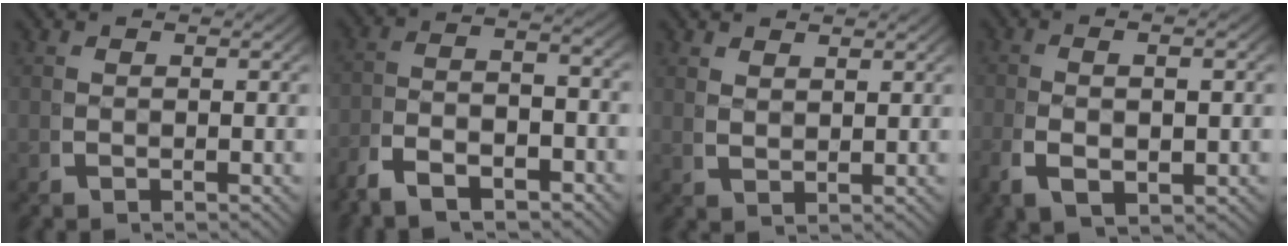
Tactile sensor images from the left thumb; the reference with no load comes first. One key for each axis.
{"total": 5.4, "fx": -2.2, "fy": 2.6, "fz": 4.2, "tx": -0.081, "ty": -0.005, "tz": -0.041}
{"total": 1.9, "fx": 1.8, "fy": 0.0, "fz": 0.4, "tx": -0.006, "ty": 0.001, "tz": 0.044}
{"total": 4.3, "fx": -0.4, "fy": 1.7, "fz": 4.0, "tx": -0.085, "ty": -0.005, "tz": 0.002}